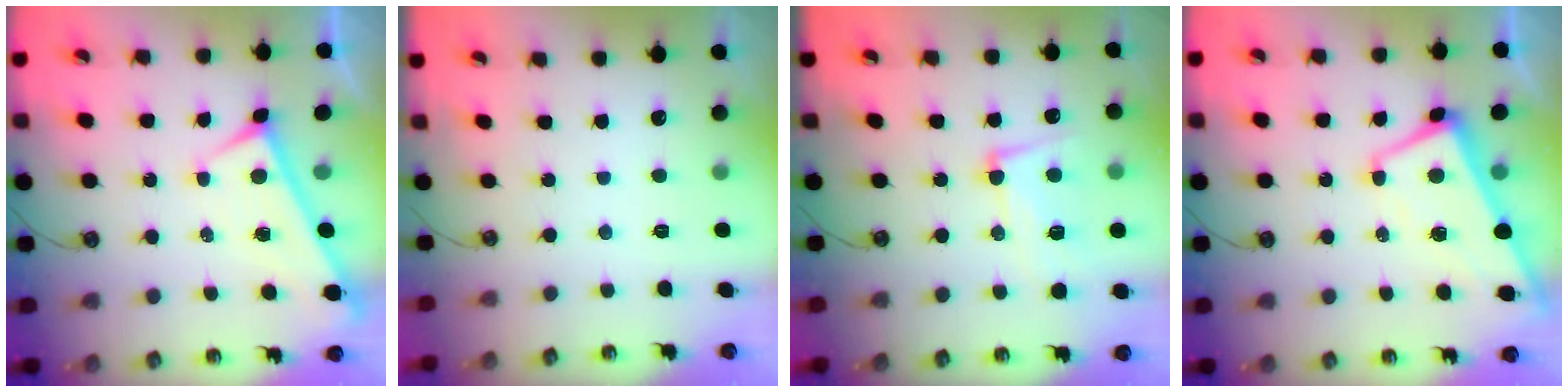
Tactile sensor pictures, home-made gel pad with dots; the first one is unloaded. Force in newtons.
{"total": 0.0}
{"total": 7.6, "press": 7.5, "slide": 1.7}
{"total": 1.0, "press": 0.5, "slide": 0.8}